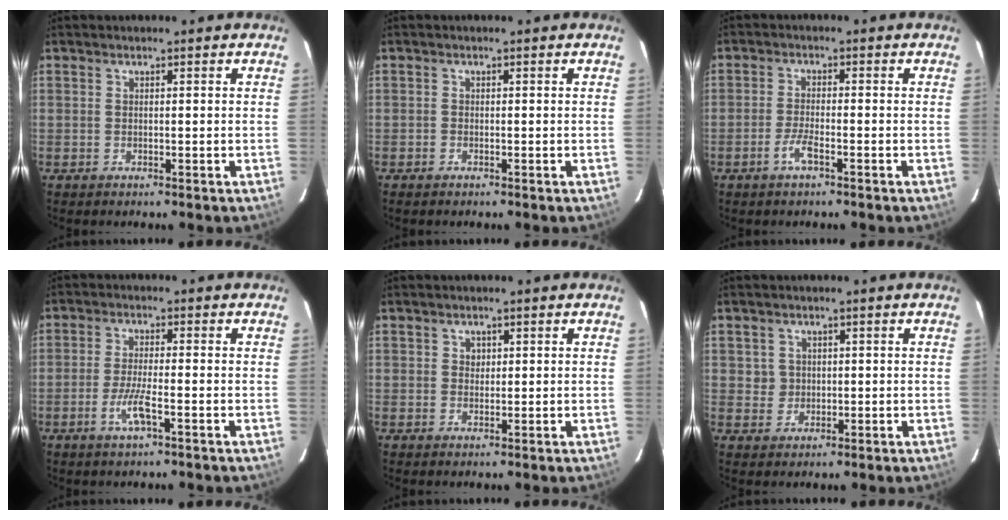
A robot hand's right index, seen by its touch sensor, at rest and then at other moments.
{"total": 0.6, "force": [-0.5, 0.3, 0.1], "torque": [-0.004, 0.000, -0.012]}
{"total": 3.1, "force": [-2.0, 0.5, 2.4], "torque": [-0.058, -0.002, -0.041]}
{"total": 4.8, "force": [-2.4, 0.5, 4.2], "torque": [-0.086, -0.007, -0.048]}
{"total": 1.2, "force": [0.4, 1.2, 0.2], "torque": [0.000, 0.004, 0.006]}
{"total": 2.6, "force": [0.4, 2.6, 0.2], "torque": [0.006, 0.009, 0.008]}